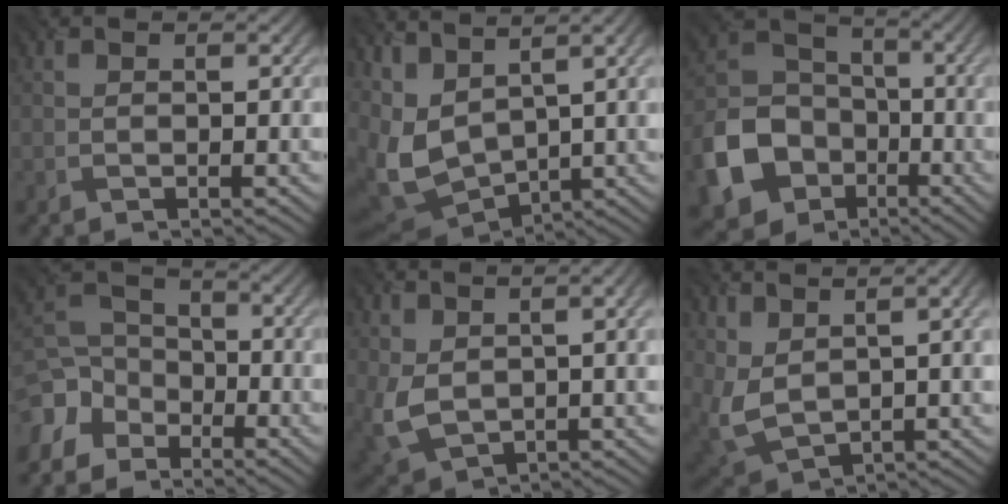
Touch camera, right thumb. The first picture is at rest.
{"total": 10.7, "force": [2.3, 5.1, 9.1], "torque": [-0.237, -0.011, 0.063]}
{"total": 13.5, "force": [-5.2, 10.6, 6.6], "torque": [-0.177, -0.032, -0.110]}
{"total": 7.9, "force": [-4.8, 5.7, 2.8], "torque": [-0.077, -0.005, -0.108]}
{"total": 9.0, "force": [1.7, 4.9, 7.4], "torque": [-0.183, -0.014, 0.039]}
{"total": 9.1, "force": [3.7, 3.8, 7.3], "torque": [-0.193, -0.007, 0.083]}